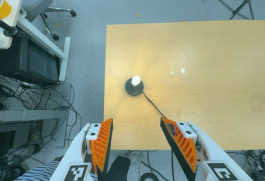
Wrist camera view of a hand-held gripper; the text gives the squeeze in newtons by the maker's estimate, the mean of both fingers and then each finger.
{"total": 0.0}